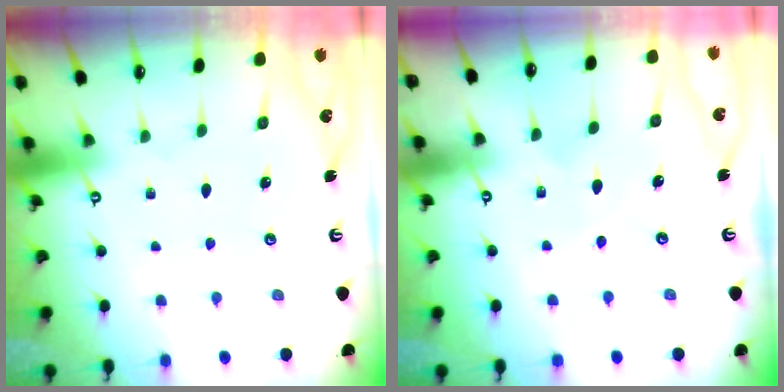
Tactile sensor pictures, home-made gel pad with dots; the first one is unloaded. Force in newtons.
{"total": 5.4, "press": 5.4, "slide": 0.6}